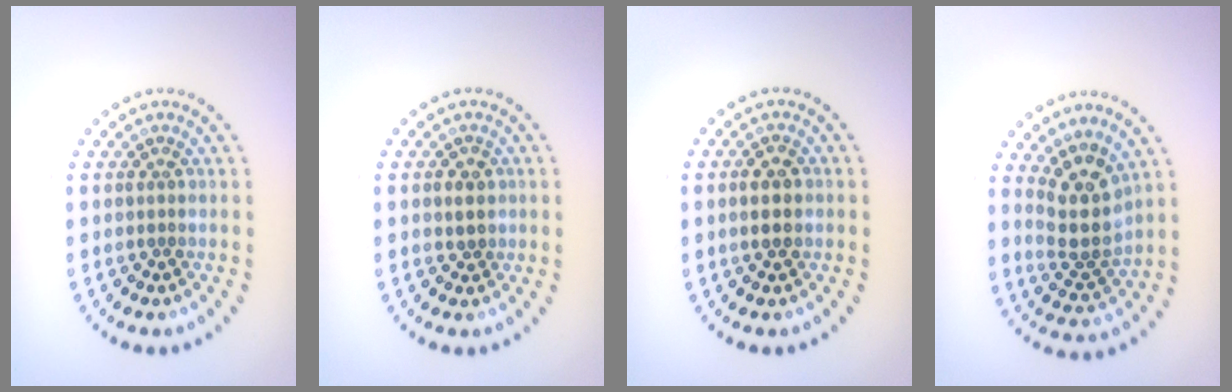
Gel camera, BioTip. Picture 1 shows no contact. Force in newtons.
{"total": 1.2, "press": 1.1, "slide": 0.5}
{"total": 2.3, "press": 2.3, "slide": 0.2}
{"total": 4.0, "press": 3.3, "slide": 2.2}